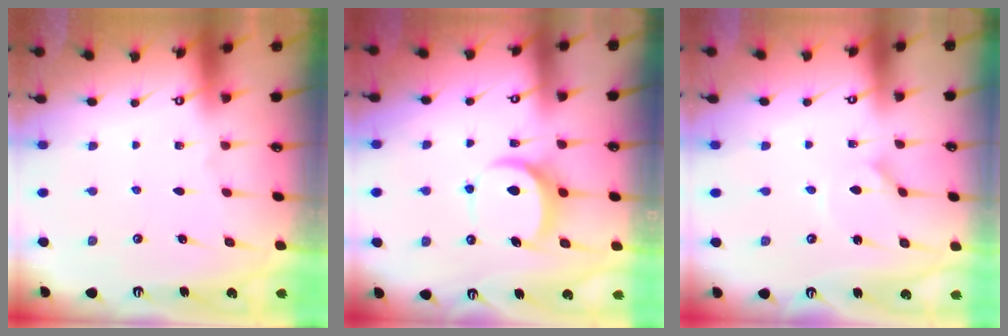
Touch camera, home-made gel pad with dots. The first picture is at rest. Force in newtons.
{"total": 7.6, "press": 7.6, "slide": 0.5}
{"total": 1.2, "press": 1.1, "slide": 0.2}